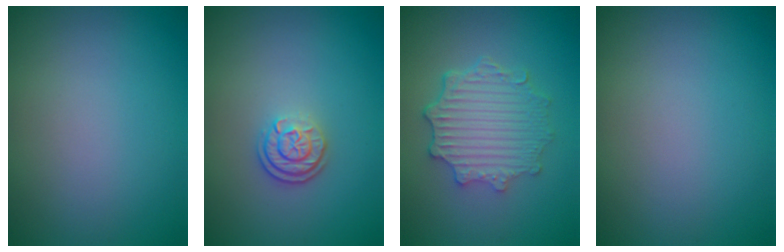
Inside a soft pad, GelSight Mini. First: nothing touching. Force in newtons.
{"total": 2.5, "press": 2.0, "slide": 1.5}
{"total": 4.9, "press": 3.9, "slide": 2.9}
{"total": 0.0}